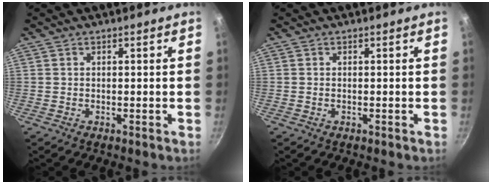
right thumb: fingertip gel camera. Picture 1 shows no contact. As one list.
[{"total": 0.0}]